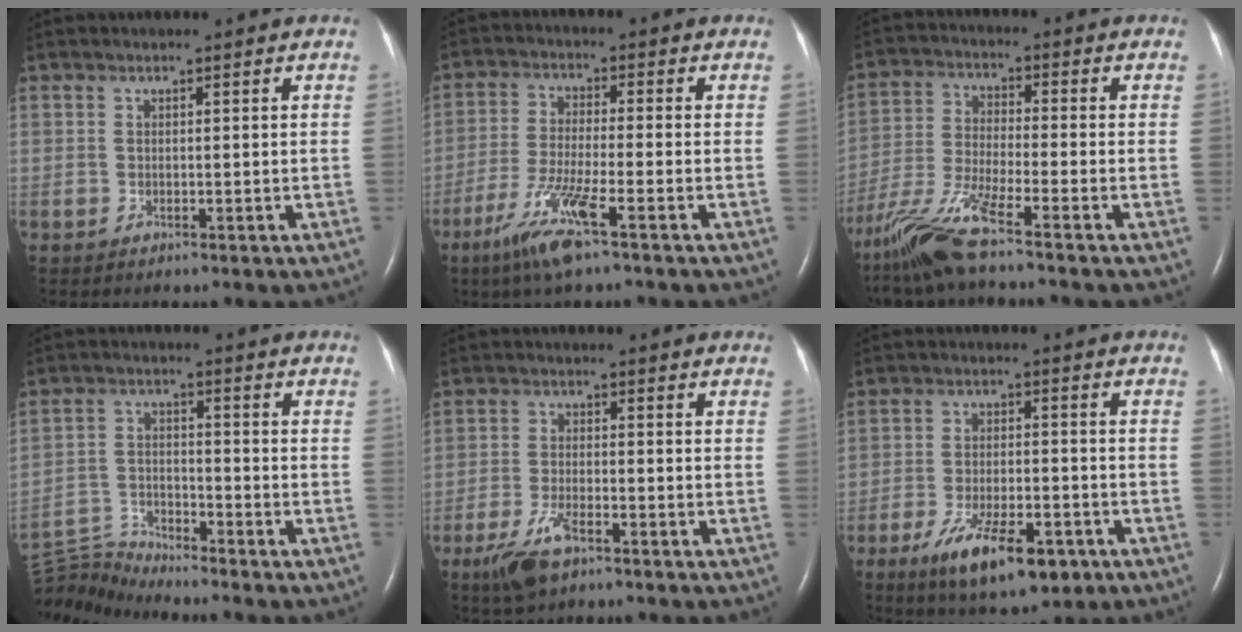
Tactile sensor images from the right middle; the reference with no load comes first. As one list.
[{"total": 8.4, "force": [-4.9, 0.0, 6.8], "torque": [-0.145, -0.022, -0.096]}, {"total": 10.9, "force": [-8.3, -0.1, 7.1], "torque": [-0.155, -0.025, -0.160]}, {"total": 7.7, "force": [-7.6, -1.2, -0.4], "torque": [-0.005, 0.007, -0.143]}, {"total": 5.9, "force": [-3.9, 1.6, 4.0], "torque": [-0.093, -0.009, -0.071]}, {"total": 11.5, "force": [-6.6, 4.1, 8.5], "torque": [-0.147, -0.011, -0.099]}]